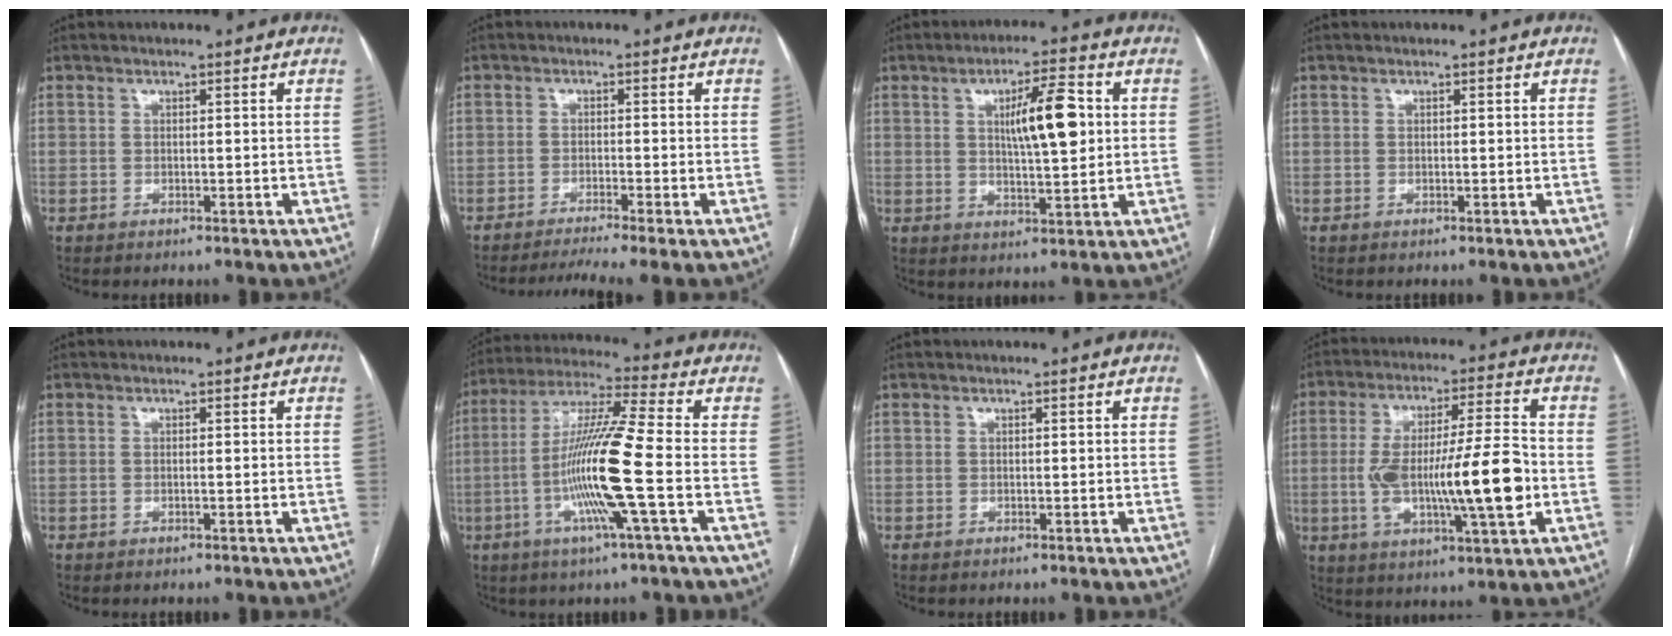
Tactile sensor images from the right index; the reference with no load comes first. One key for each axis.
{"total": 3.6, "fx": -3.0, "fy": -0.7, "fz": 1.9, "tx": -0.028, "ty": 0.000, "tz": -0.047}
{"total": 9.2, "fx": 1.9, "fy": 1.7, "fz": 8.8, "tx": -0.145, "ty": 0.008, "tz": 0.034}
{"total": 0.0}
{"total": 0.0}
{"total": 14.7, "fx": -3.3, "fy": -1.2, "fz": 14.3, "tx": -0.278, "ty": -0.007, "tz": -0.076}
{"total": 0.0}
{"total": 16.2, "fx": -2.4, "fy": 2.1, "fz": 15.9, "tx": -0.284, "ty": 0.006, "tz": -0.036}